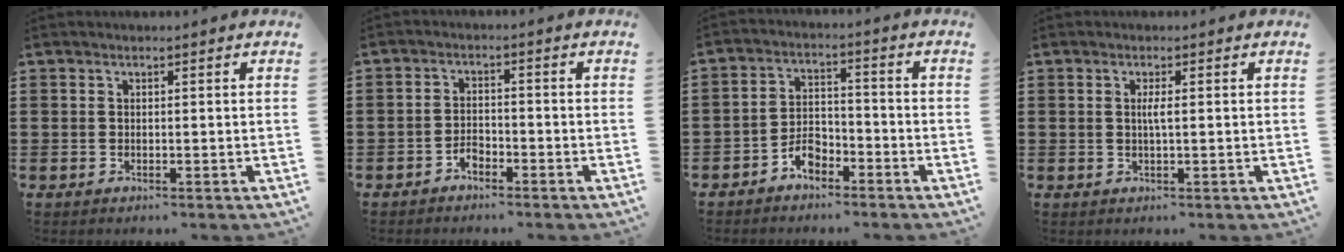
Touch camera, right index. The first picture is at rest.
{"total": 2.4, "force": [-1.9, 1.1, 0.8], "torque": [-0.020, 0.005, -0.040]}
{"total": 4.3, "force": [-3.2, 2.2, 2.0], "torque": [-0.035, 0.011, -0.060]}
{"total": 1.7, "force": [0.1, 0.1, 1.7], "torque": [-0.033, -0.002, 0.002]}